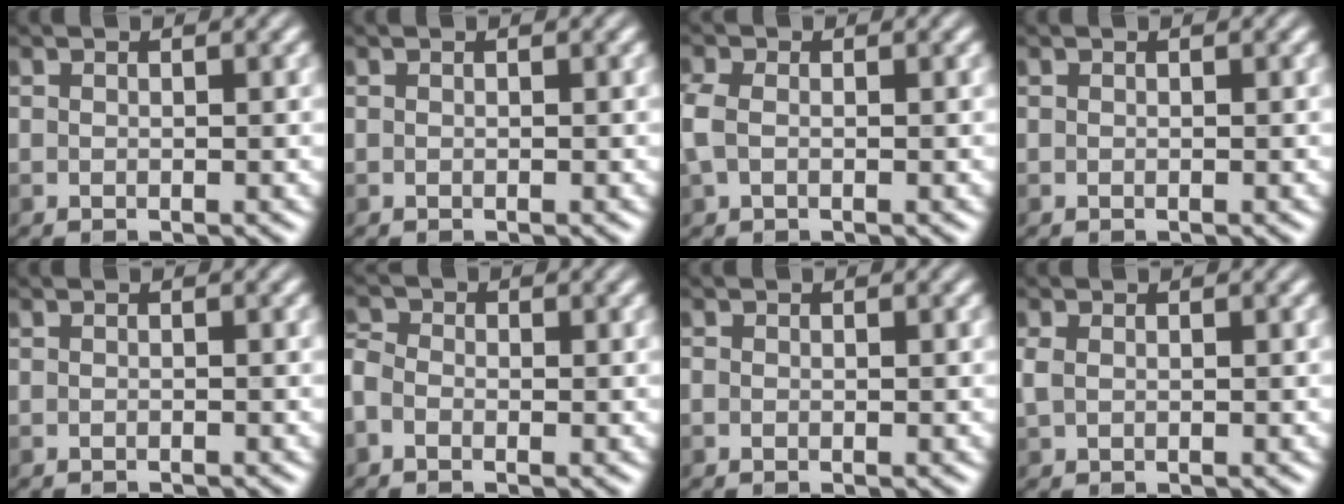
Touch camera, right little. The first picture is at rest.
{"total": 0.0}
{"total": 2.1, "force": [-0.1, 1.5, 1.5], "torque": [-0.043, 0.003, -0.009]}
{"total": 0.0}
{"total": 1.1, "force": [-1.0, 0.1, 0.3], "torque": [0.003, -0.003, -0.018]}
{"total": 1.9, "force": [-0.8, 1.4, 1.0], "torque": [-0.027, 0.004, -0.026]}
{"total": 0.0}
{"total": 1.1, "force": [0.2, 0.7, 0.8], "torque": [-0.022, 0.001, 0.003]}